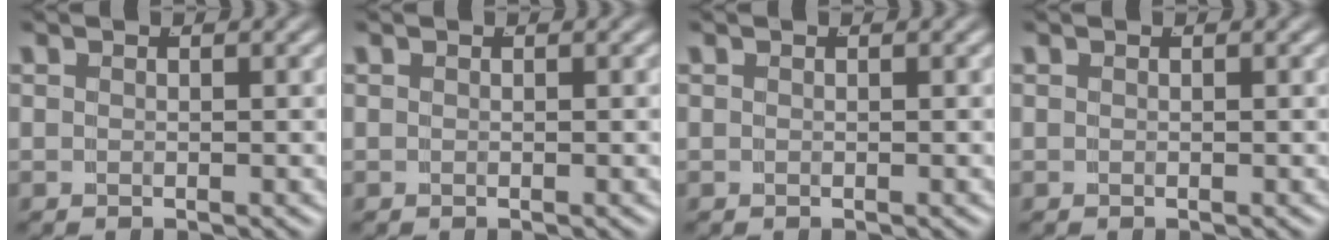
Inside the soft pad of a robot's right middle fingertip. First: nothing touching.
{"total": 0.0}
{"total": 0.0}
{"total": 0.0}